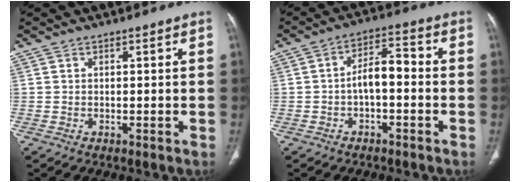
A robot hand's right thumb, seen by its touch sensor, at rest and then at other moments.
{"total": 6.3, "force": [-1.2, 3.1, 5.4], "torque": [-0.085, 0.036, -0.027]}